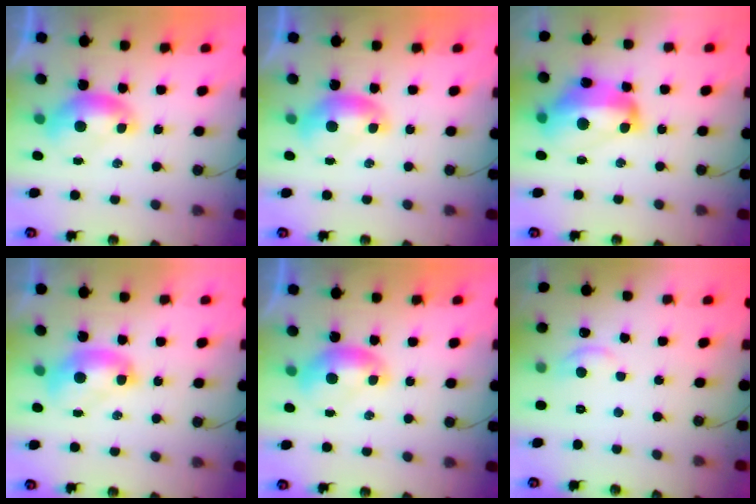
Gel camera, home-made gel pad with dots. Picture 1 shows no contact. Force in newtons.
{"total": 0.0}
{"total": 10.0, "press": 9.9, "slide": 1.2}
{"total": 2.1, "press": 2.1, "slide": 0.2}
{"total": 0.0}
{"total": 2.2, "press": 2.0, "slide": 0.9}